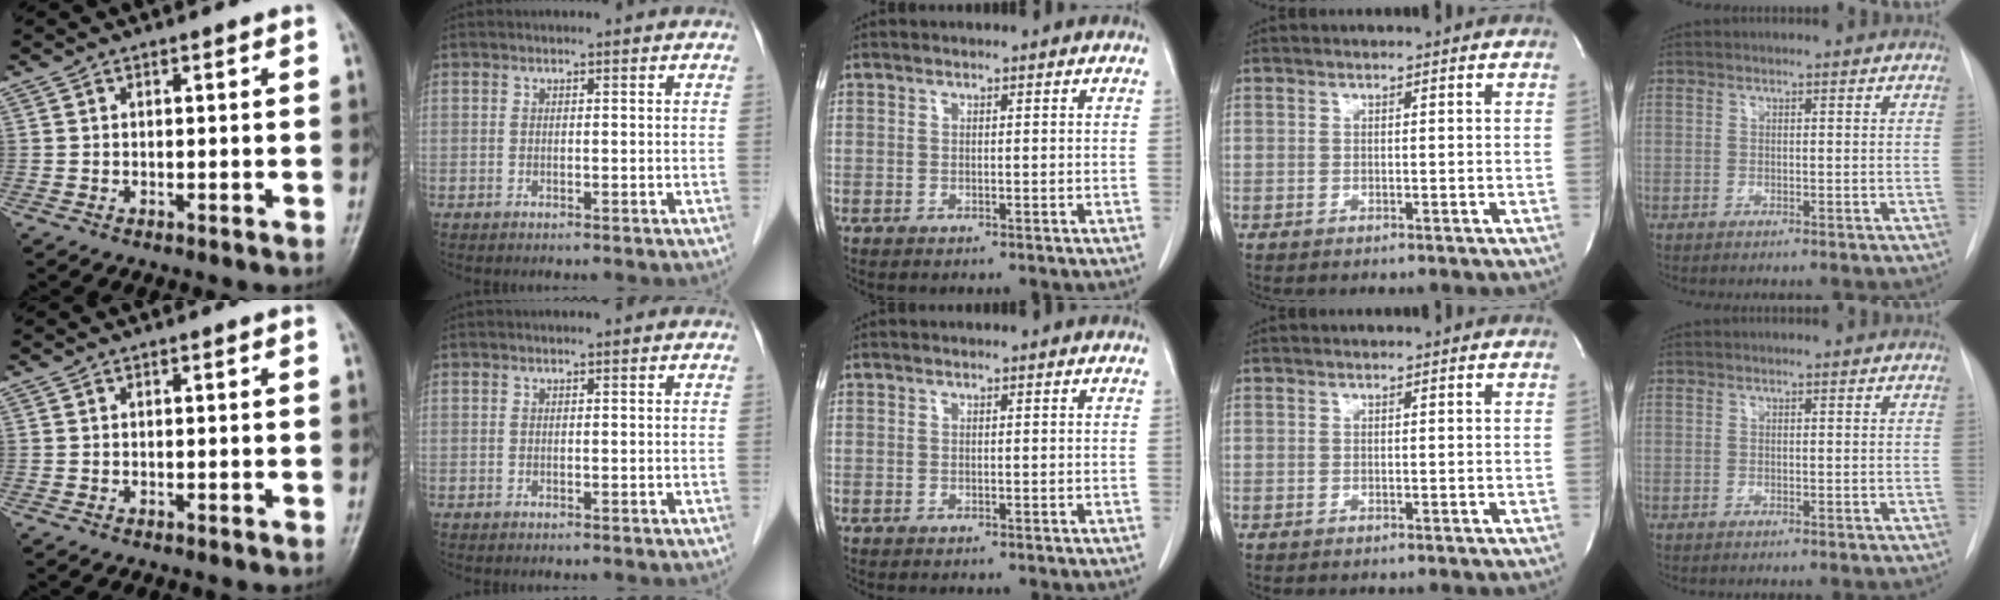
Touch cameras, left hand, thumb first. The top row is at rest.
{}